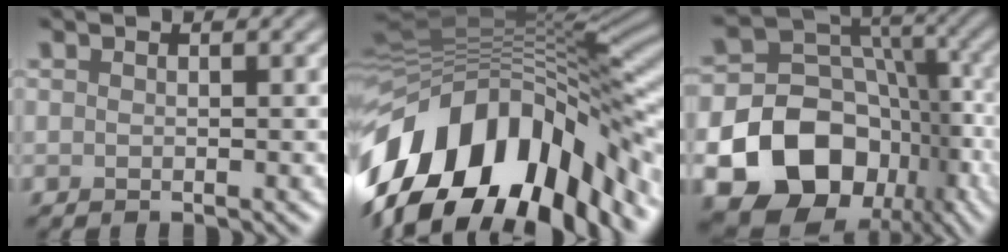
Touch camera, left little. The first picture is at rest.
{"total": 16.9, "force": [-6.2, 9.1, 12.8], "torque": [-0.232, -0.006, -0.111]}
{"total": 20.6, "force": [-8.4, 16.6, 8.9], "torque": [-0.166, -0.049, -0.140]}